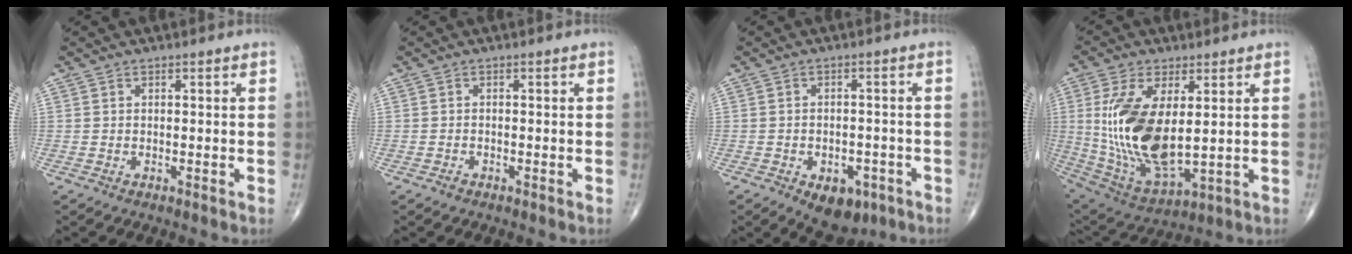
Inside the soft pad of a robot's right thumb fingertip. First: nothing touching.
{"total": 0.7, "force": [-0.5, 0.4, 0.2], "torque": [-0.007, 0.001, -0.012]}
{"total": 8.0, "force": [-4.0, 4.9, 4.8], "torque": [-0.044, 0.017, -0.047]}
{"total": 18.3, "force": [2.0, 8.5, 16.1], "torque": [-0.325, -0.022, 0.055]}